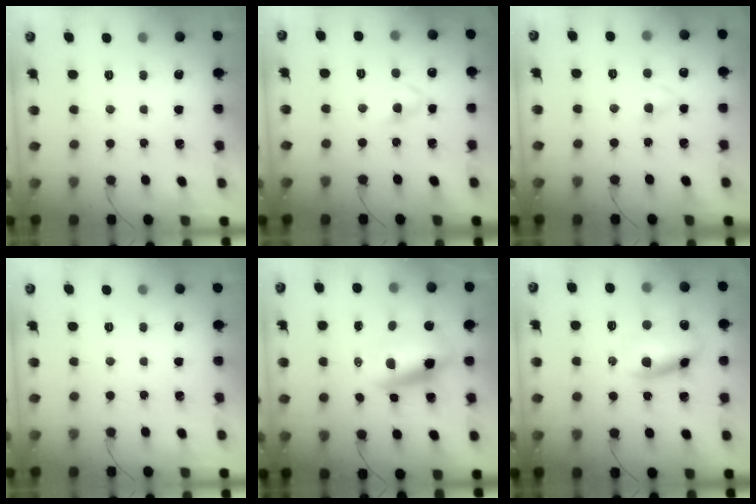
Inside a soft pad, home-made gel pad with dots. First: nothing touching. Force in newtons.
{"total": 4.2, "press": 4.0, "slide": 1.3}
{"total": 2.5, "press": 2.3, "slide": 1.0}
{"total": 0.0}
{"total": 10.8, "press": 10.4, "slide": 2.7}
{"total": 10.8, "press": 10.7, "slide": 1.8}